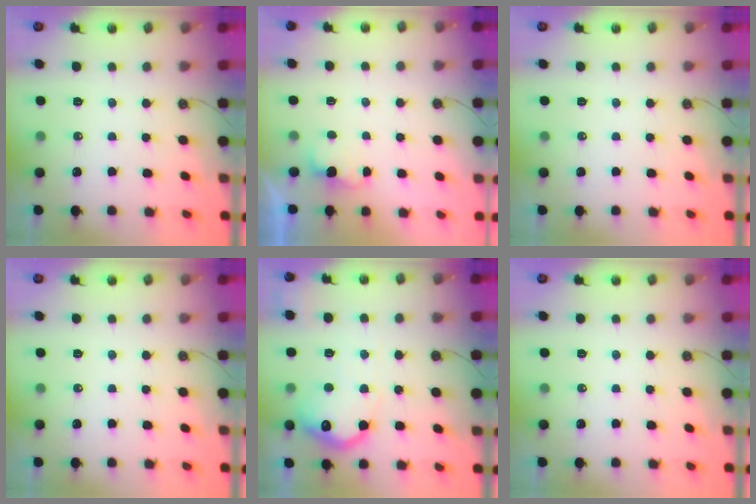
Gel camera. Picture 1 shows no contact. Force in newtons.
{"total": 1.8, "press": 1.6, "slide": 0.8}
{"total": 0.0}
{"total": 0.0}
{"total": 16.8, "press": 16.8, "slide": 1.1}
{"total": 0.0}